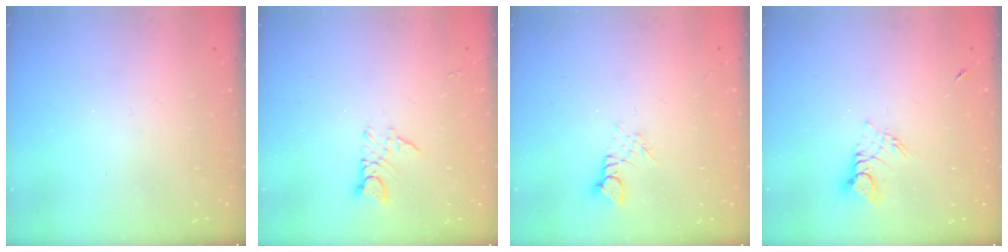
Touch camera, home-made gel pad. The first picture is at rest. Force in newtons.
{"total": 3.3, "press": 3.3, "slide": 0.3}
{"total": 3.0, "press": 3.0, "slide": 0.2}
{"total": 6.2, "press": 6.2, "slide": 0.5}